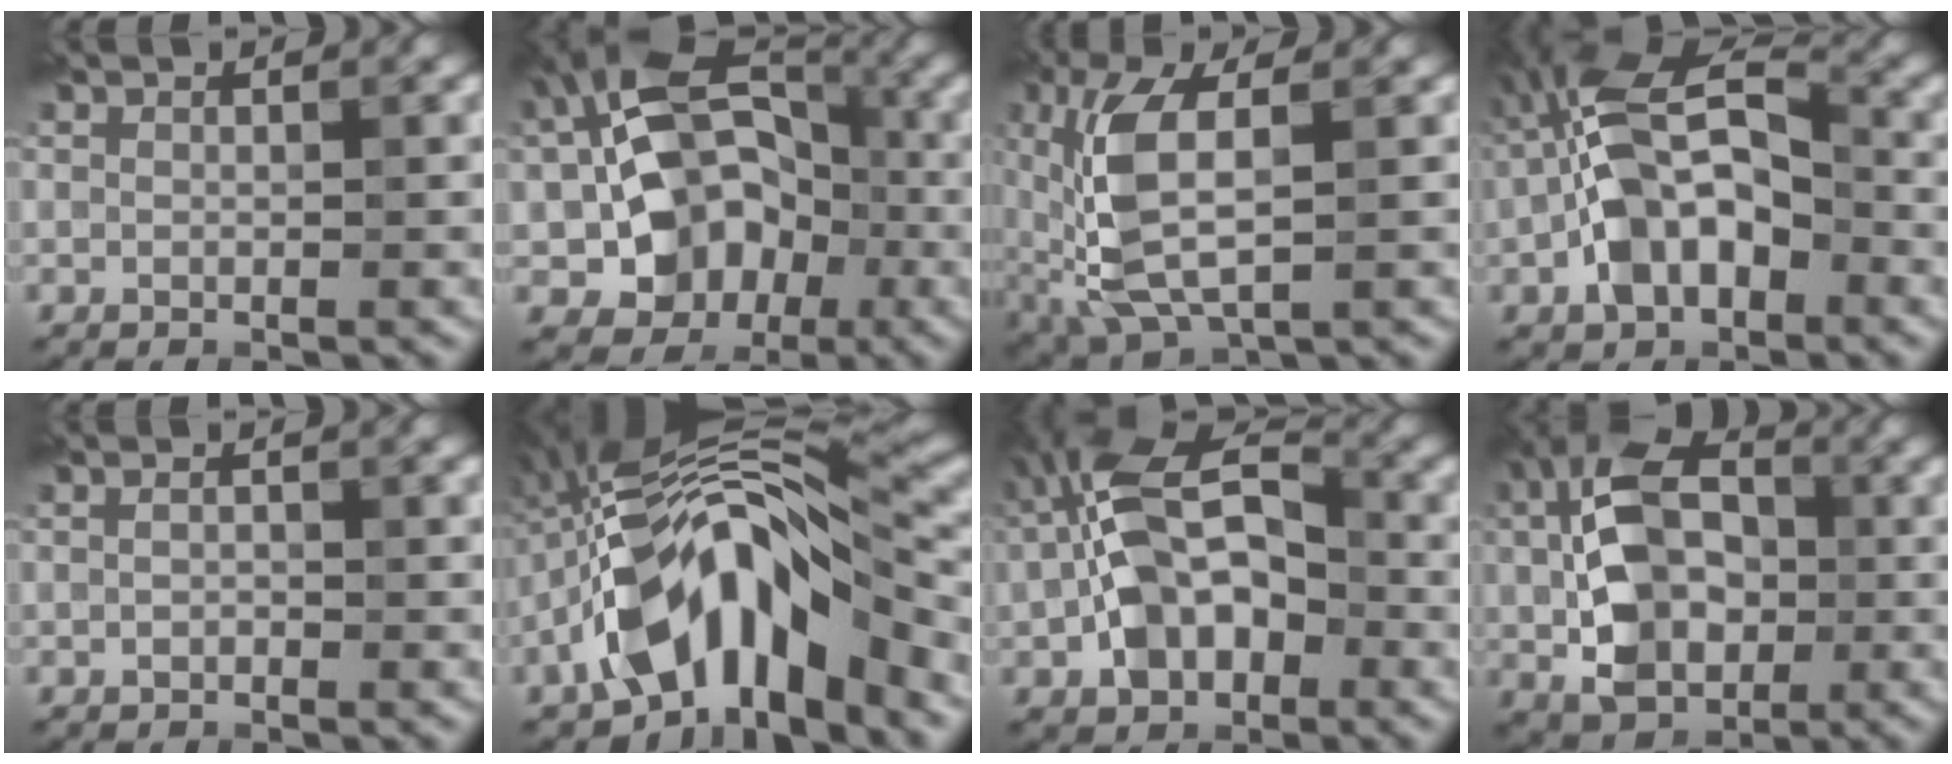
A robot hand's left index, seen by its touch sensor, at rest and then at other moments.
{"total": 12.9, "force": [-1.7, 9.9, 8.1], "torque": [-0.094, 0.003, -0.043]}
{"total": 7.7, "force": [0.2, 3.4, 6.9], "torque": [-0.168, 0.000, 0.006]}
{"total": 9.0, "force": [-2.6, 5.3, 6.9], "torque": [-0.134, 0.024, -0.061]}
{"total": 0.7, "force": [-0.3, 0.3, 0.5], "torque": [-0.014, 0.003, -0.006]}
{"total": 13.0, "force": [-5.1, 5.6, 10.6], "torque": [-0.169, 0.022, -0.101]}
{"total": 9.6, "force": [-1.9, 6.1, 7.2], "torque": [-0.140, 0.022, -0.051]}
{"total": 10.5, "force": [0.1, 7.1, 7.7], "torque": [-0.159, 0.012, -0.008]}